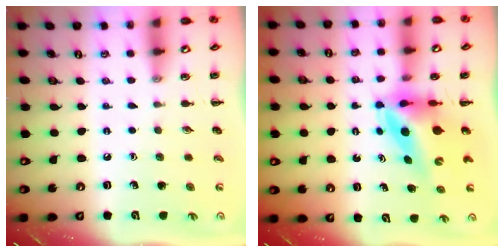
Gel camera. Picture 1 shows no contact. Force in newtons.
{"total": 5.4, "press": 5.1, "slide": 1.9}